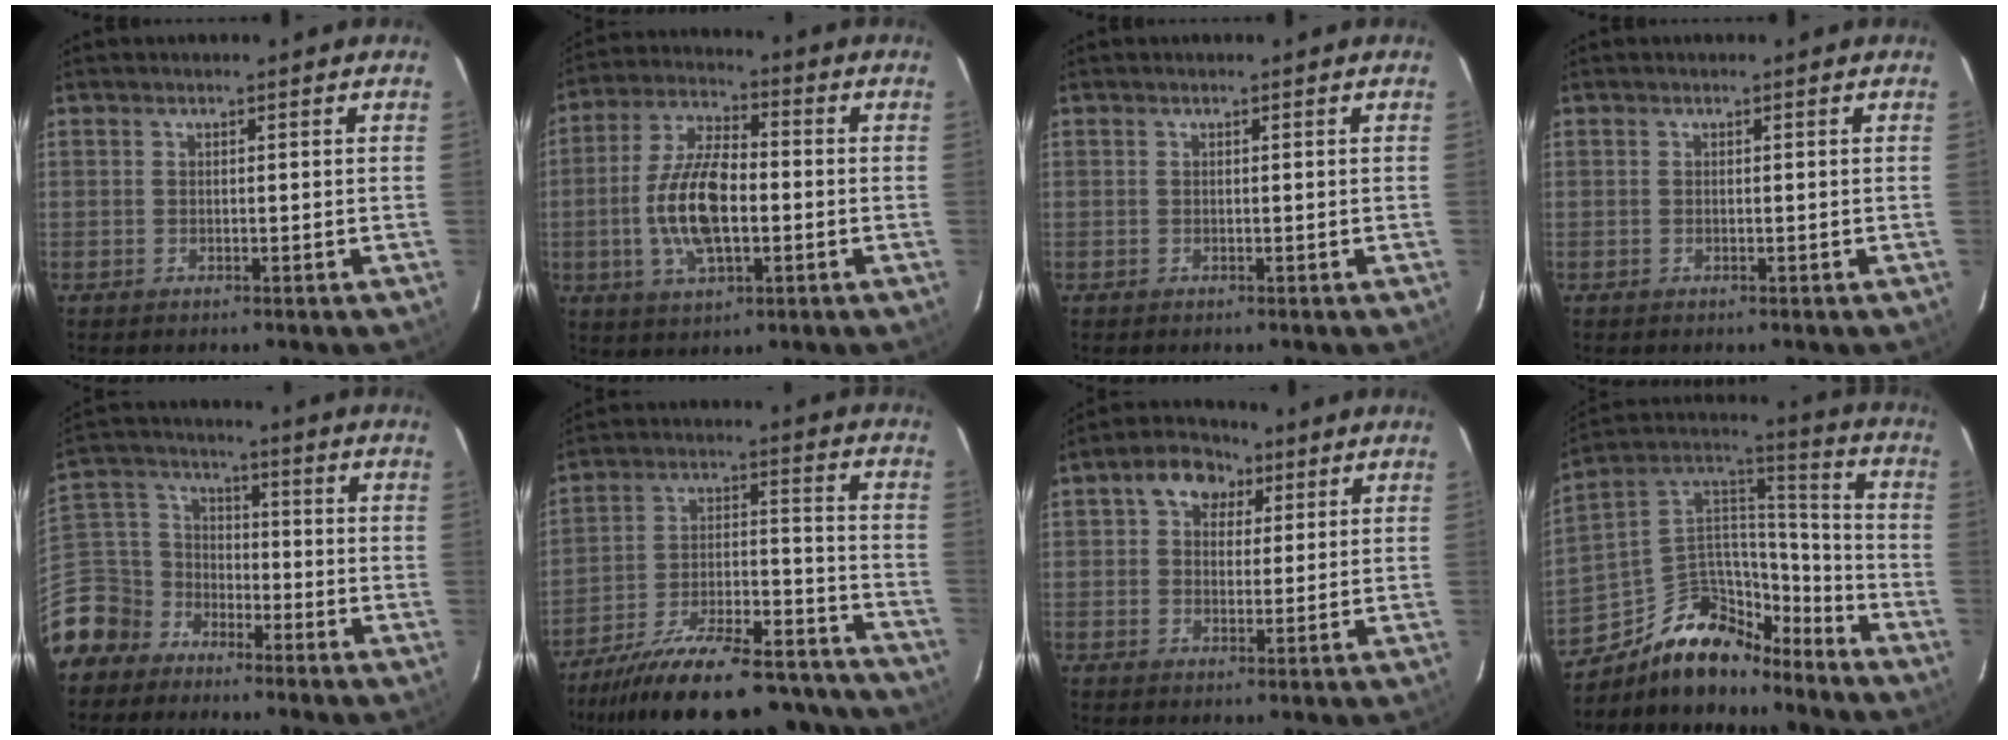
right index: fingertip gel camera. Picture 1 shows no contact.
{"total": 13.2, "force": [-2.2, 5.7, 11.7], "torque": [-0.238, 0.006, -0.041]}
{"total": 0.0}
{"total": 0.0}
{"total": 9.5, "force": [-6.6, 6.8, -0.2], "torque": [-0.028, 0.052, -0.143]}
{"total": 27.8, "force": [-24.1, 7.8, 11.4], "torque": [-0.190, 0.008, -0.325]}
{"total": 7.2, "force": [3.1, 5.4, 3.7], "torque": [-0.063, 0.023, 0.048]}
{"total": 18.4, "force": [-13.1, 10.1, 8.2], "torque": [-0.168, 0.056, -0.210]}